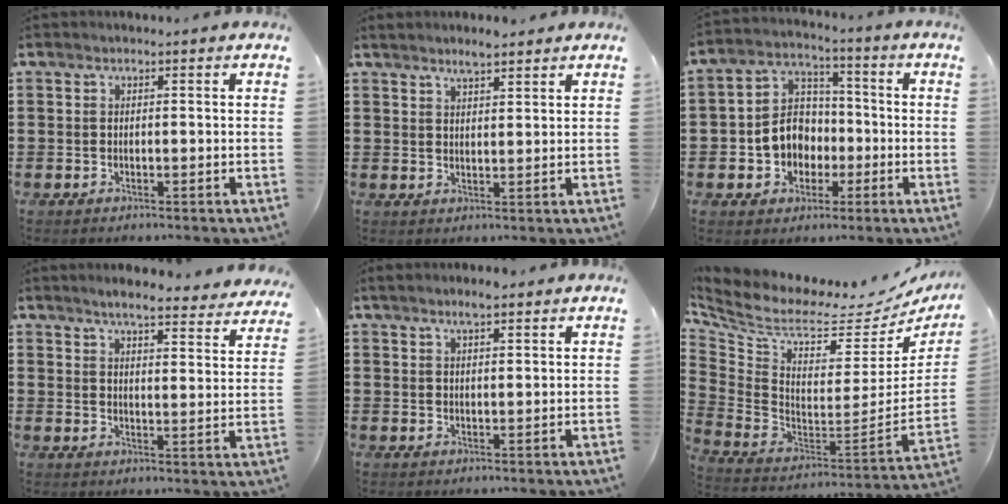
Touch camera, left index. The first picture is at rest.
{"total": 2.7, "force": [2.3, 0.3, 1.3], "torque": [-0.029, 0.001, 0.043]}
{"total": 7.6, "force": [-2.1, 6.6, 2.9], "torque": [-0.069, 0.019, -0.040]}
{"total": 5.0, "force": [4.6, -0.1, 1.9], "torque": [-0.047, -0.026, 0.077]}
{"total": 2.9, "force": [2.1, 0.2, 2.0], "torque": [-0.042, 0.002, 0.036]}
{"total": 6.0, "force": [3.9, 2.2, 4.0], "torque": [-0.102, -0.048, 0.061]}